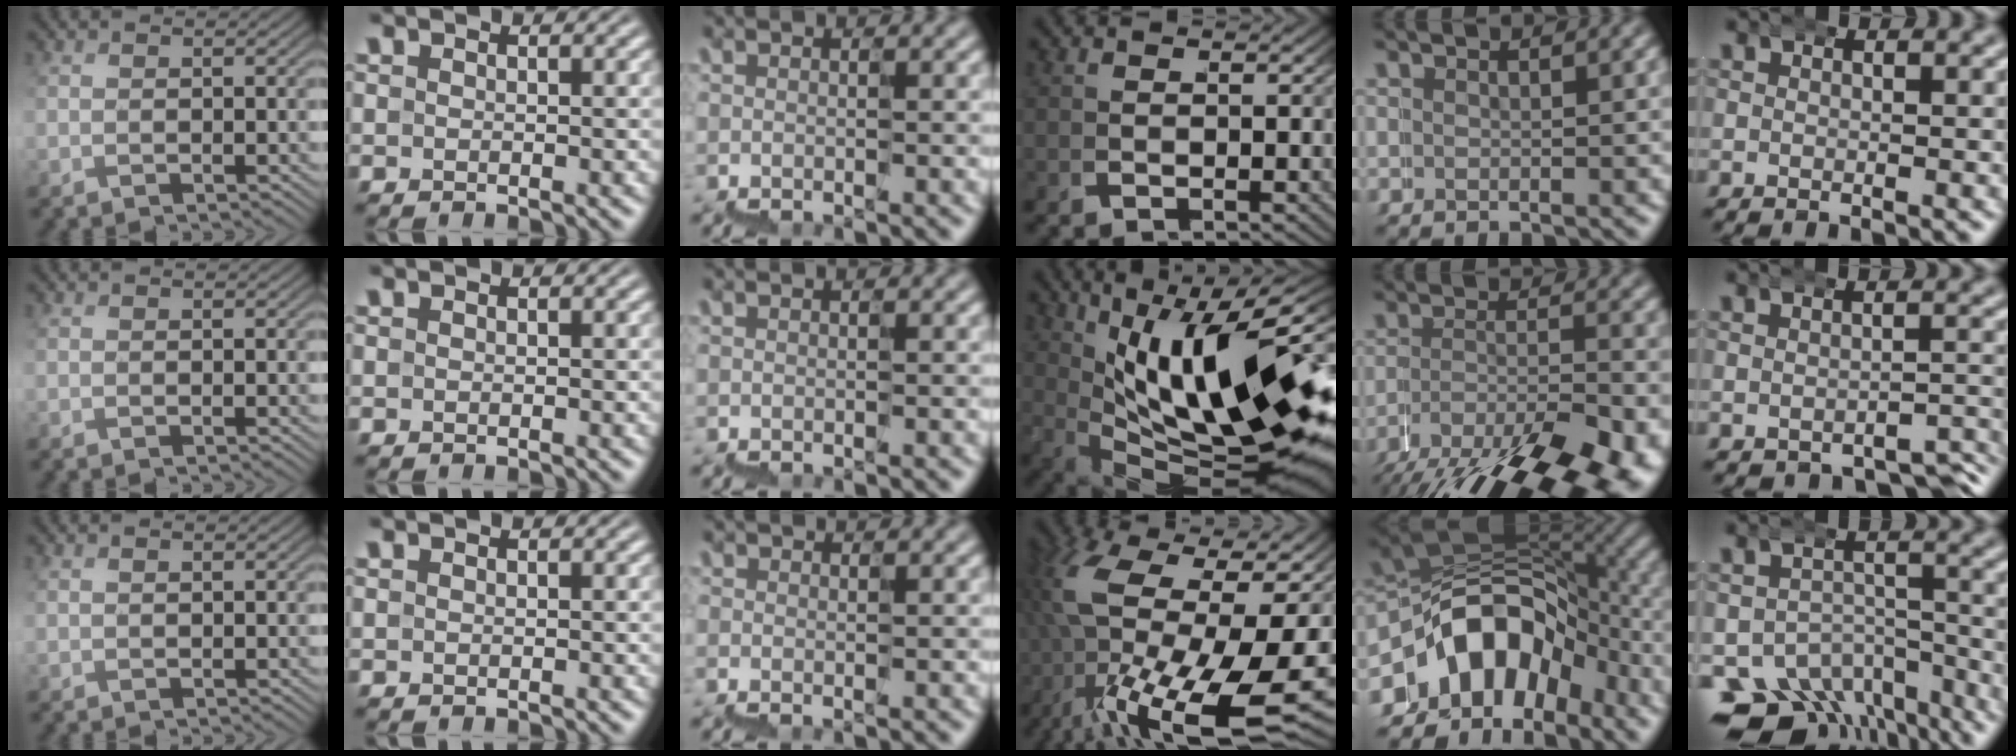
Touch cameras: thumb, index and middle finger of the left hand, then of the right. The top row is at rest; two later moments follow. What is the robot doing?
{"motion": "wrap", "object": "belt"}